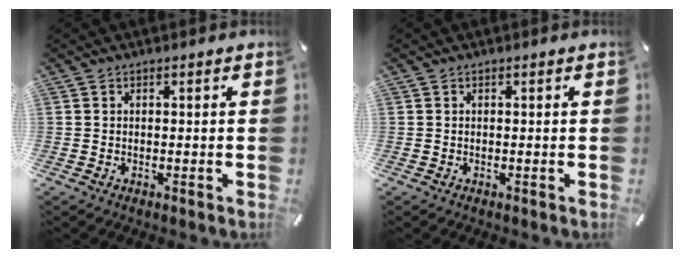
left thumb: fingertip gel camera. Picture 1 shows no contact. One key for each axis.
{"total": 0.0}